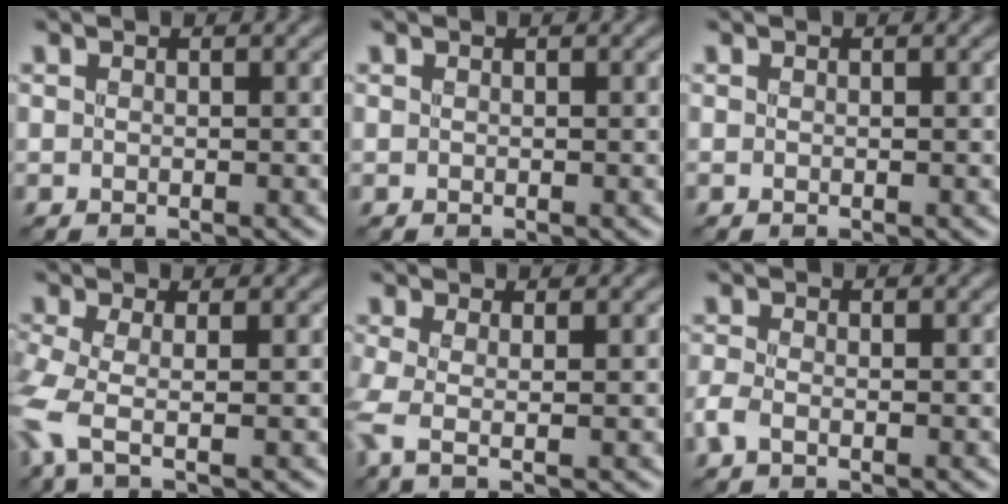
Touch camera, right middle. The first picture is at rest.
{"total": 0.0}
{"total": 0.0}
{"total": 4.2, "force": [-1.6, 1.2, 3.7], "torque": [-0.098, -0.014, -0.042]}
{"total": 3.0, "force": [-0.3, 0.8, 2.9], "torque": [-0.064, -0.005, -0.013]}
{"total": 1.5, "force": [-0.8, 0.6, 1.2], "torque": [-0.032, -0.004, -0.022]}